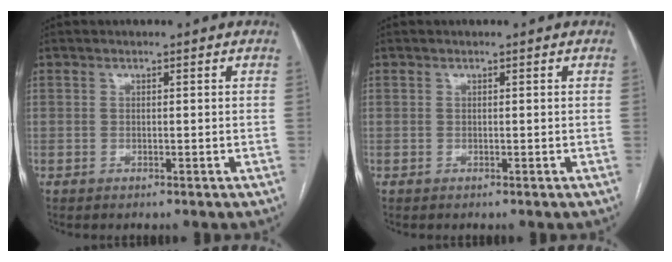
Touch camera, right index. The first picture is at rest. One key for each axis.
{"total": 0.0}